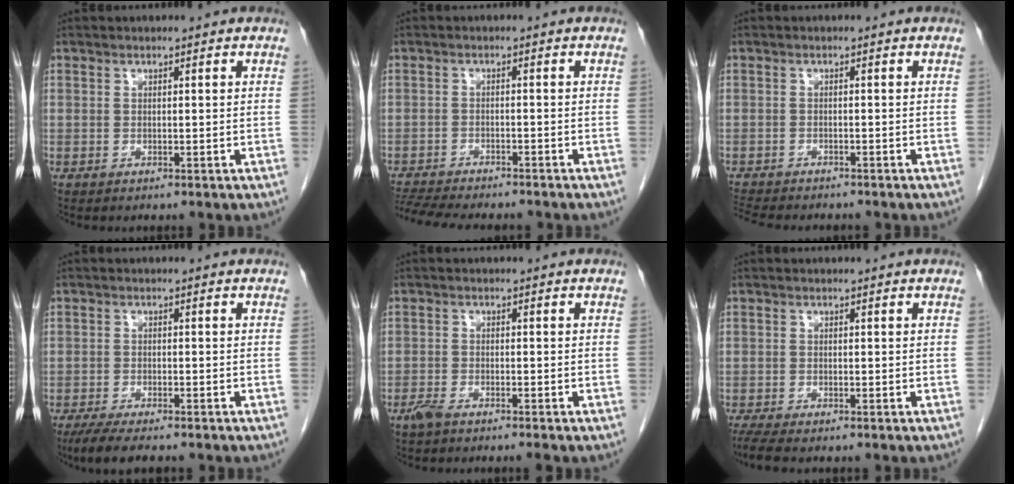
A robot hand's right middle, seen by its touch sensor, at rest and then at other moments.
{"total": 12.9, "force": [-11.5, 2.3, 5.3], "torque": [-0.099, -0.011, -0.163]}
{"total": 7.7, "force": [-6.9, 1.6, 2.8], "torque": [-0.045, -0.007, -0.104]}
{"total": 5.7, "force": [-4.6, 0.9, 3.3], "torque": [-0.057, -0.013, -0.075]}
{"total": 2.7, "force": [-2.3, 0.2, 1.5], "torque": [-0.032, -0.005, -0.043]}
{"total": 3.2, "force": [-2.6, 0.2, 1.8], "torque": [-0.038, -0.010, -0.044]}